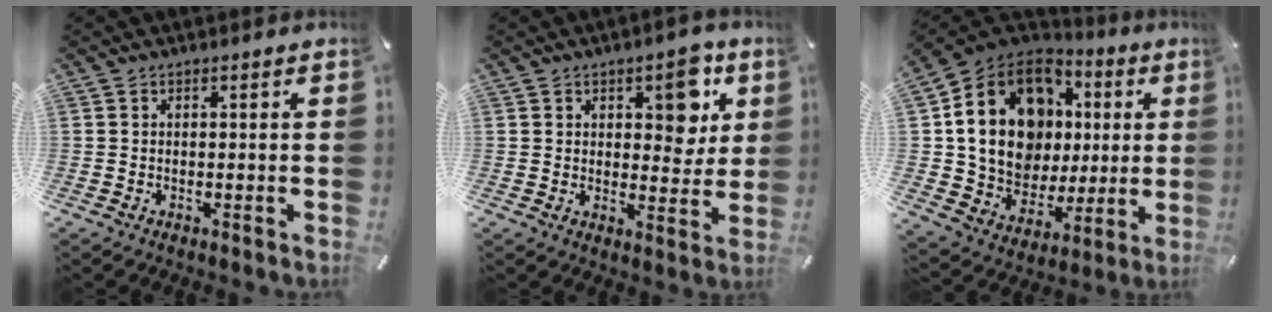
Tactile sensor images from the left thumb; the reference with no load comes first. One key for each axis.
{"total": 9.2, "fx": 4.1, "fy": 5.3, "fz": 6.4, "tx": -0.055, "ty": -0.023, "tz": 0.058}
{"total": 20.0, "fx": 4.7, "fy": 15.6, "fz": 11.5, "tx": -0.227, "ty": -0.017, "tz": 0.097}